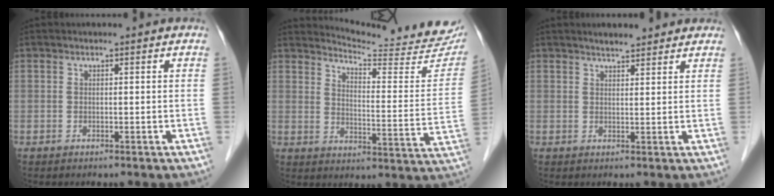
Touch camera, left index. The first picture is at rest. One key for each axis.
{"total": 18.4, "fx": 17.7, "fy": 1.4, "fz": 5.0, "tx": -0.071, "ty": -0.096, "tz": 0.206}
{"total": 4.4, "fx": 3.9, "fy": 0.9, "fz": 1.9, "tx": -0.028, "ty": 0.019, "tz": 0.058}